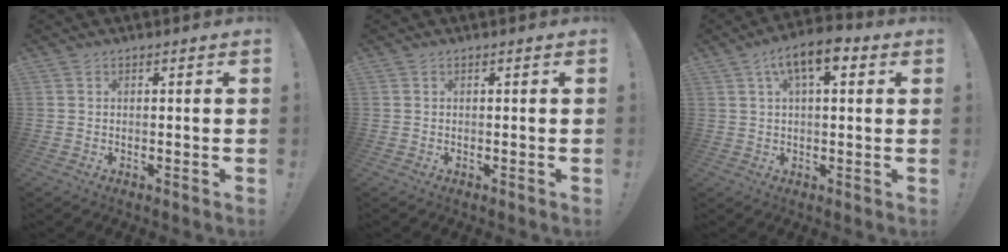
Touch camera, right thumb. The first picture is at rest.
{"total": 0.0}
{"total": 9.0, "force": [3.7, 3.5, 7.4], "torque": [-0.112, -0.006, 0.063]}